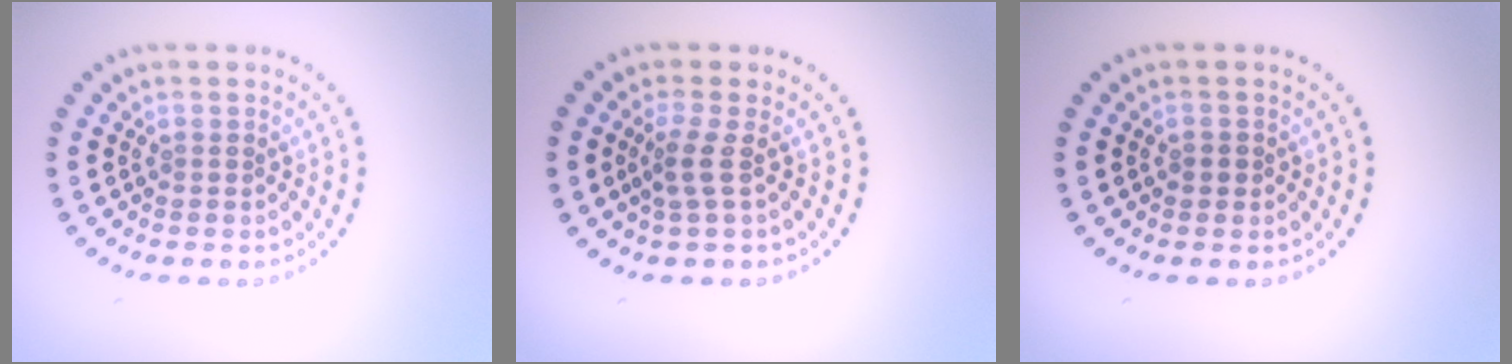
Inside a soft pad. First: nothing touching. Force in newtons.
{"total": 1.9, "press": 1.2, "slide": 1.5}
{"total": 0.8, "press": 0.7, "slide": 0.1}